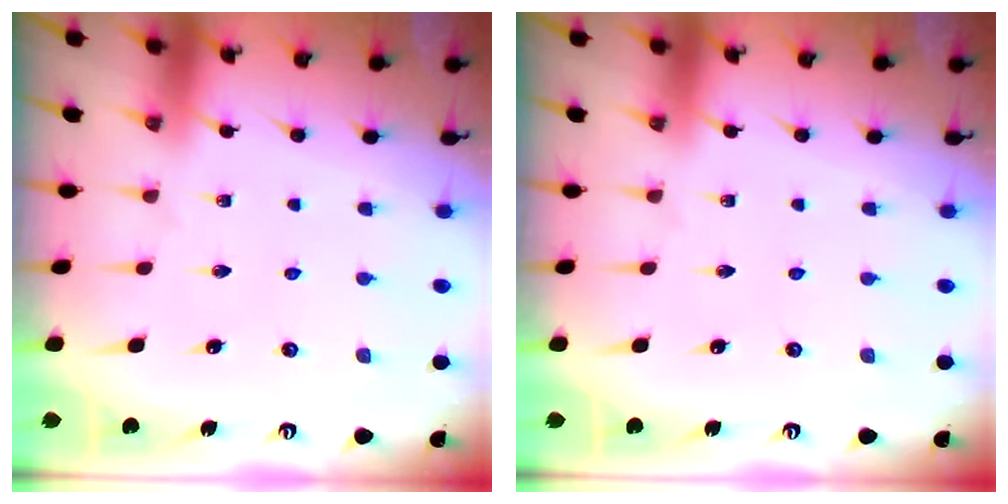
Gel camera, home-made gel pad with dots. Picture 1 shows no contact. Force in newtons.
{"total": 0.0}